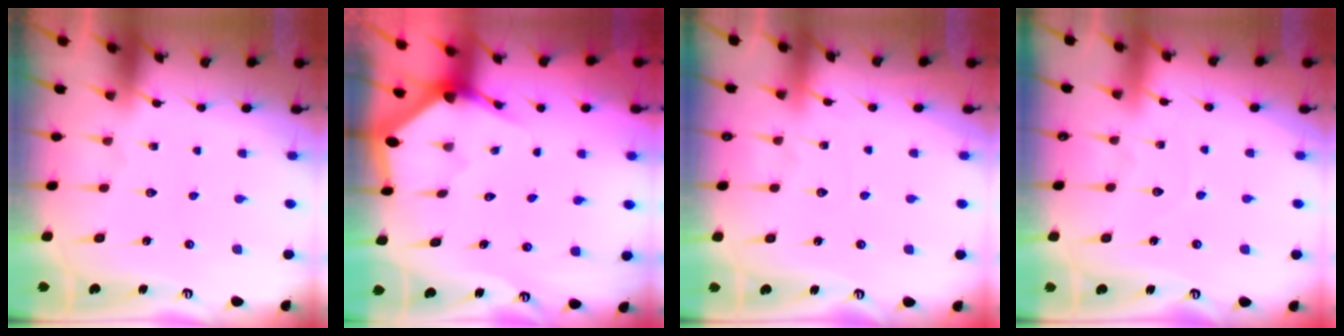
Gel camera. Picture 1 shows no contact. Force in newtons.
{"total": 2.9, "press": 2.9, "slide": 0.2}
{"total": 4.2, "press": 4.1, "slide": 0.5}
{"total": 3.7, "press": 3.7, "slide": 0.2}